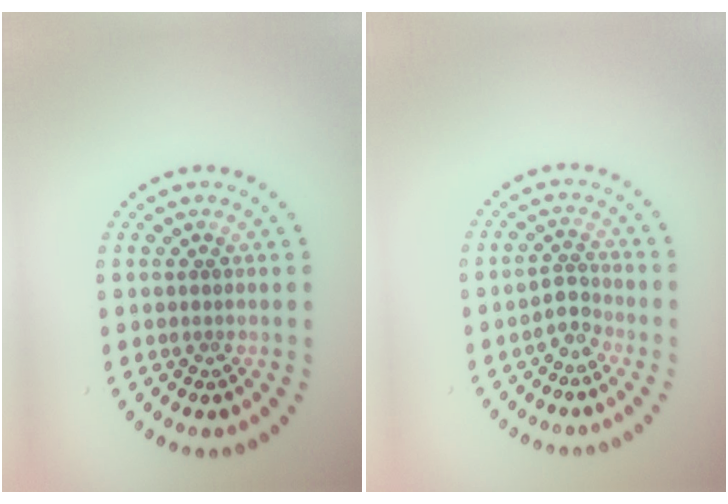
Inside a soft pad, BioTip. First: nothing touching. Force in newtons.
{"total": 2.0, "press": 1.5, "slide": 1.4}